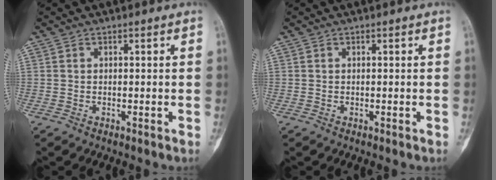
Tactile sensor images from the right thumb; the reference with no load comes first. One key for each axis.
{"total": 0.0}